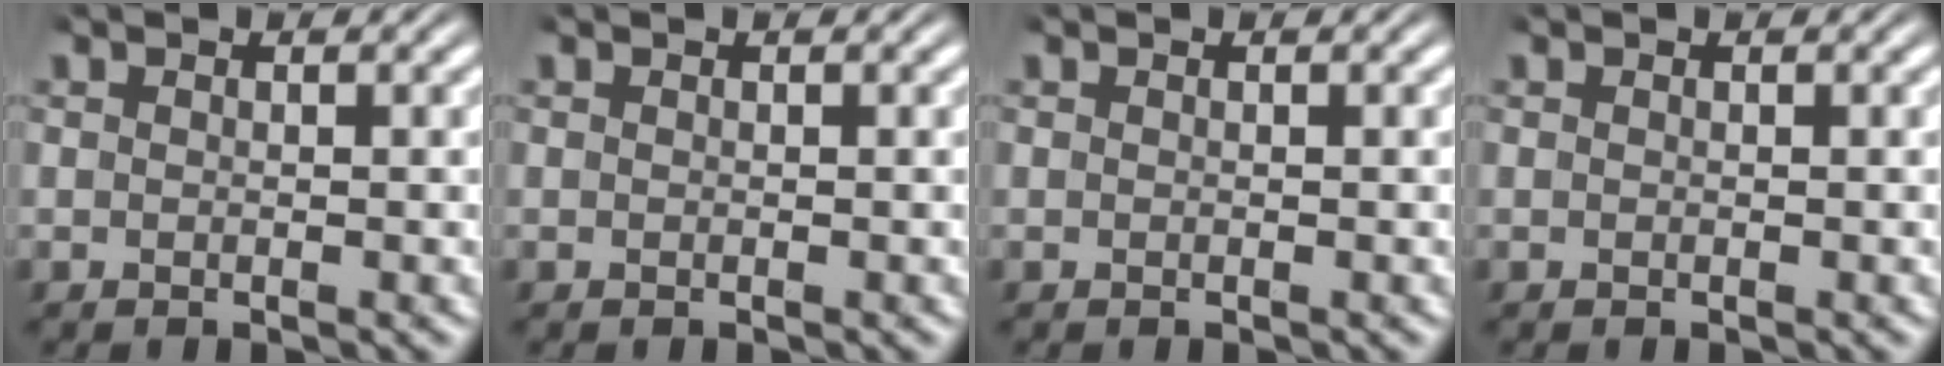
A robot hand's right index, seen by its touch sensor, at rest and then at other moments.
{"total": 0.0}
{"total": 0.0}
{"total": 0.0}